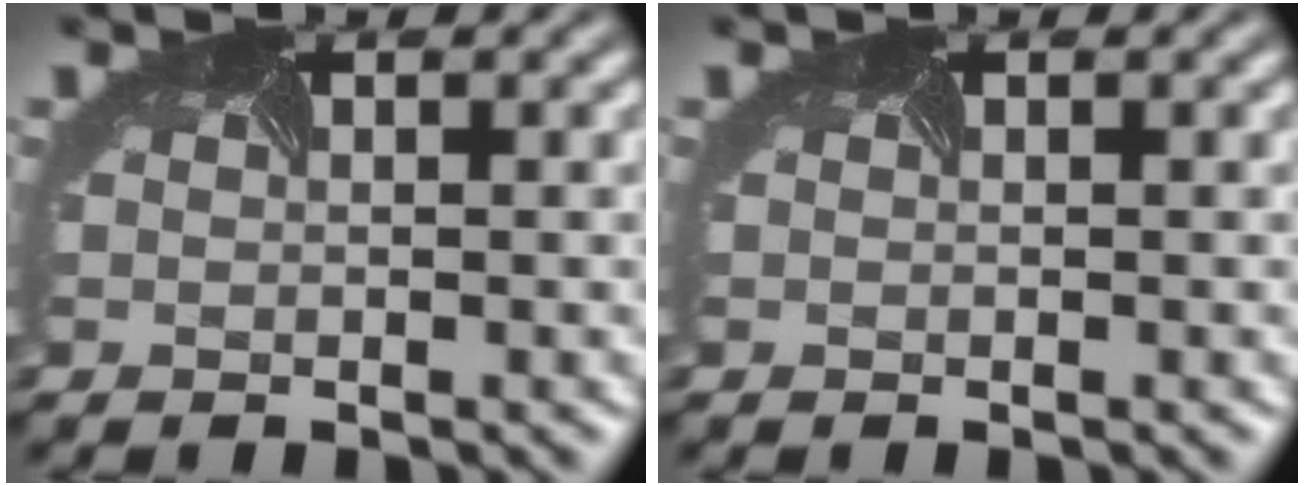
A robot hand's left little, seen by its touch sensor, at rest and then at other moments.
{"total": 0.0}